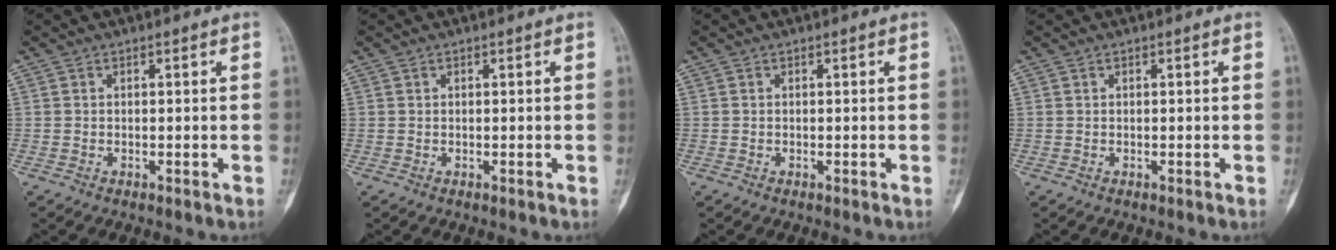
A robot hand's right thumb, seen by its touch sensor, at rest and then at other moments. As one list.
[{"total": 0.0}, {"total": 0.0}, {"total": 0.0}]